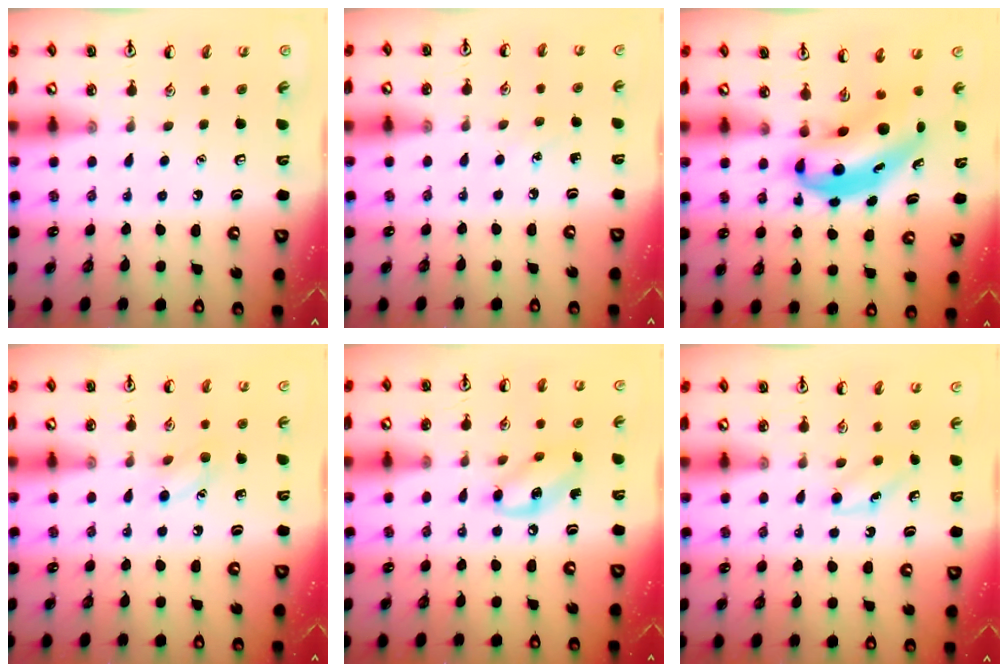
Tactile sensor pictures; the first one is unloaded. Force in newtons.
{"total": 3.6, "press": 3.4, "slide": 1.1}
{"total": 7.0, "press": 6.8, "slide": 1.7}
{"total": 7.9, "press": 7.6, "slide": 1.8}
{"total": 8.2, "press": 8.0, "slide": 1.4}
{"total": 3.8, "press": 3.6, "slide": 1.1}